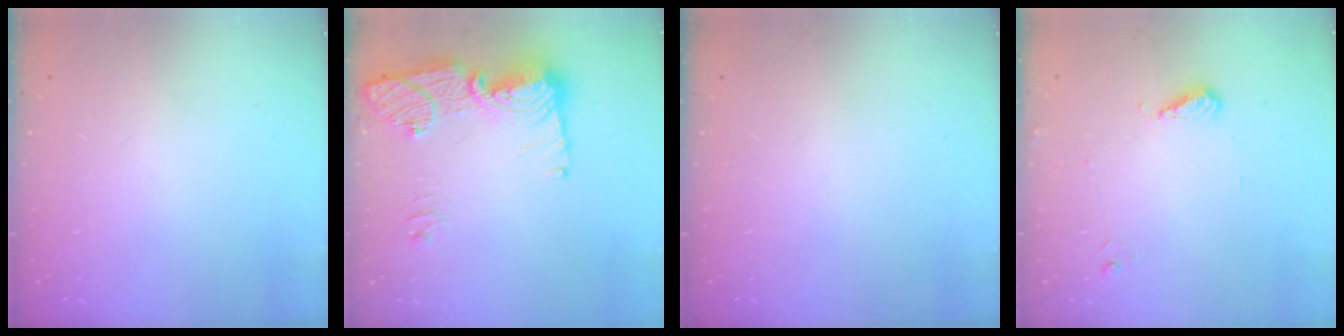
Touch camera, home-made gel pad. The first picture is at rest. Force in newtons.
{"total": 15.6, "press": 15.6, "slide": 1.3}
{"total": 0.0}
{"total": 5.0, "press": 4.9, "slide": 0.6}